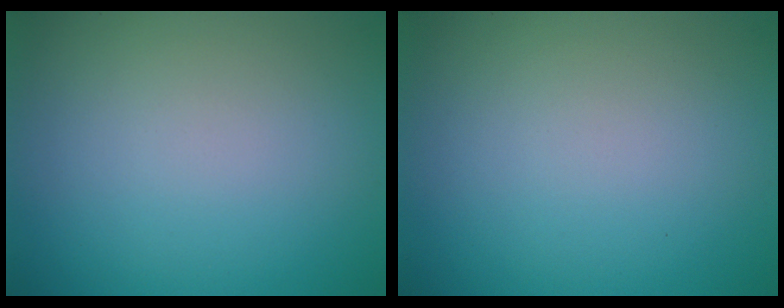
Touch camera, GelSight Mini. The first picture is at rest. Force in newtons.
{"total": 0.0}